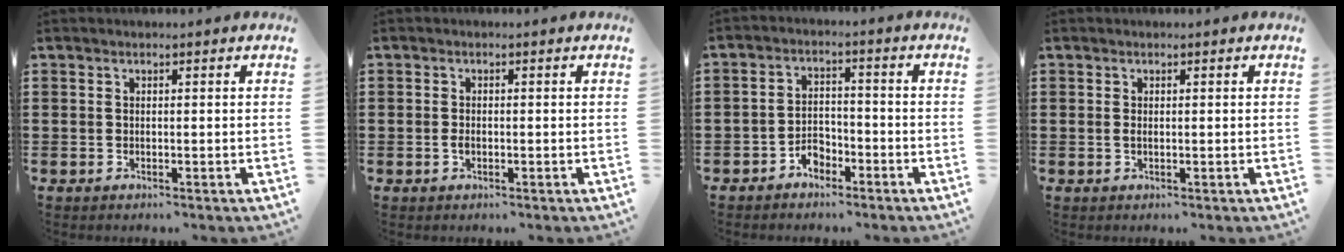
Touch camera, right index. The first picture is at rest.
{"total": 1.0, "force": [-0.4, 0.6, 0.7], "torque": [-0.014, -0.002, -0.007]}
{"total": 3.4, "force": [-2.7, 1.9, 0.9], "torque": [-0.023, 0.008, -0.055]}
{"total": 0.5, "force": [0.0, 0.1, 0.5], "torque": [-0.011, -0.003, 0.000]}